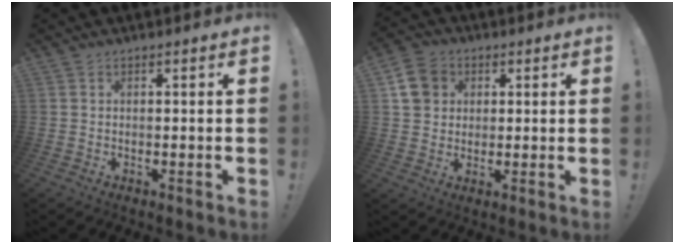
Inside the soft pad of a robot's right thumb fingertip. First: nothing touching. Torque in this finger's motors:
{"motor_torque": [0.17, 0.39, -0.15, 0.24, -0.03]}